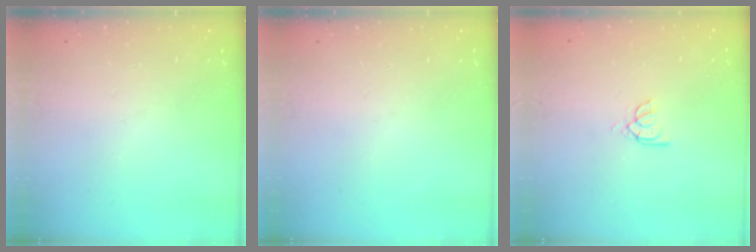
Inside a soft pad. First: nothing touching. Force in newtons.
{"total": 0.0}
{"total": 2.6, "press": 2.6, "slide": 0.2}